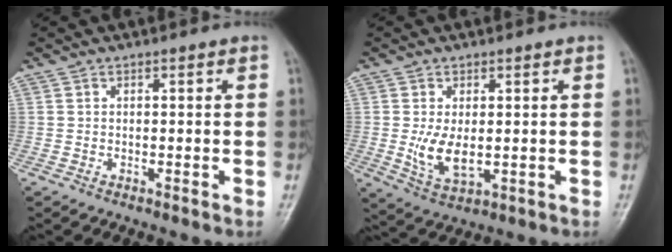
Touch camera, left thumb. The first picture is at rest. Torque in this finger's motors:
{"motor_torque": [0.04, 0.51, 0.88, -0.19, 0.08]}